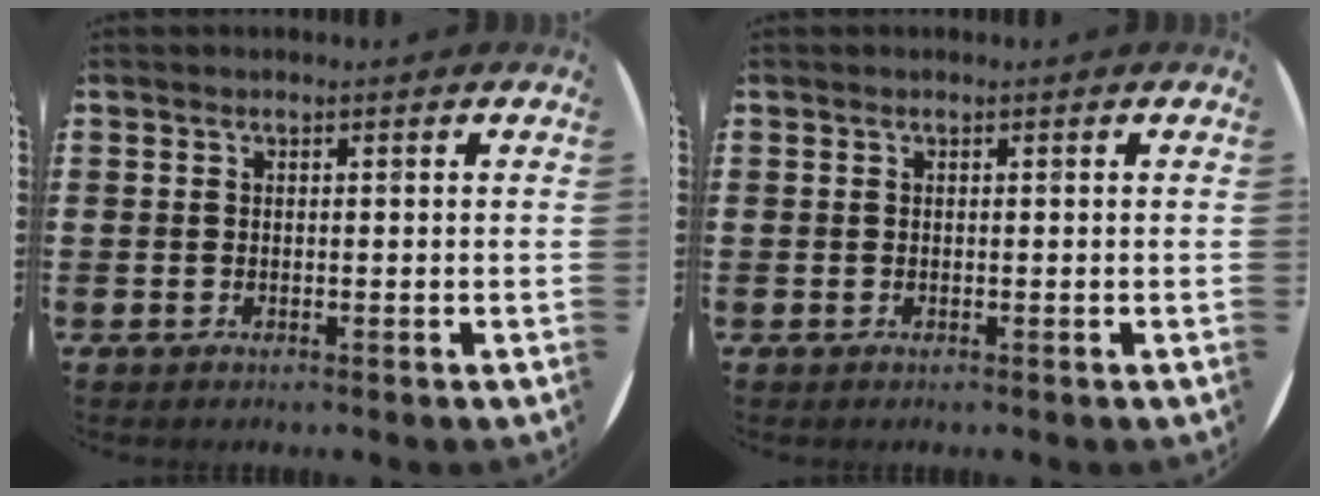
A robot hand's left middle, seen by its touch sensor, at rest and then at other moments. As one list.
[{"total": 0.0}]